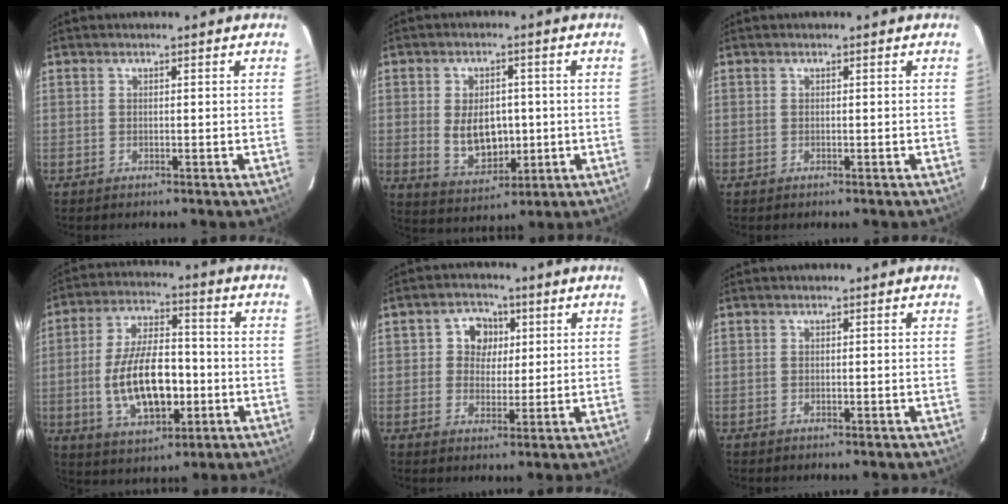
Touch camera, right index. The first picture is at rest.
{"total": 8.9, "force": [-0.3, 5.9, 6.6], "torque": [-0.126, -0.006, 0.013]}
{"total": 0.0}
{"total": 15.2, "force": [-2.9, 7.5, 12.9], "torque": [-0.250, 0.002, -0.037]}
{"total": 5.2, "force": [1.3, 4.7, 1.6], "torque": [-0.022, 0.011, 0.021]}
{"total": 0.0}